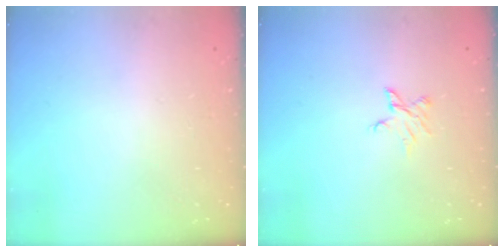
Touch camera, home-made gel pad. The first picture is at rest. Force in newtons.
{"total": 3.3, "press": 3.3, "slide": 0.2}